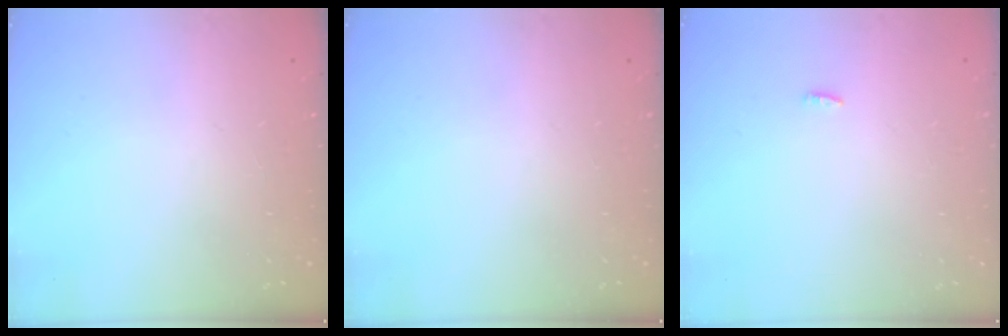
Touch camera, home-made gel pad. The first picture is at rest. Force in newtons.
{"total": 0.0}
{"total": 6.6, "press": 2.7, "slide": 6.1}